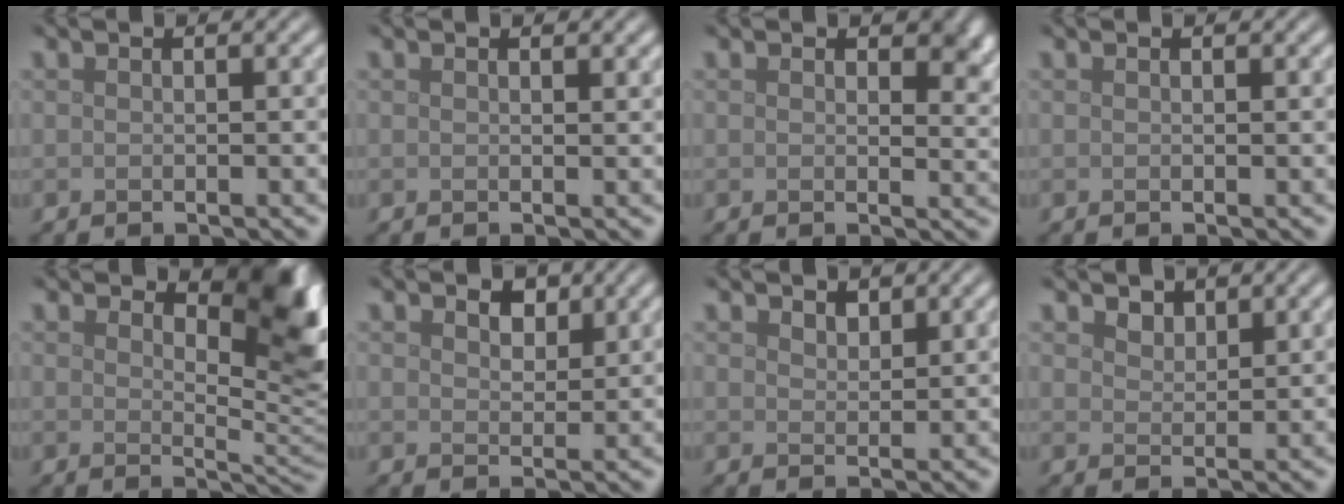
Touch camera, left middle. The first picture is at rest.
{"total": 0.5, "force": [0.5, 0.1, 0.2], "torque": [-0.001, -0.002, 0.008]}
{"total": 3.3, "force": [1.5, 2.0, 2.2], "torque": [-0.027, -0.011, 0.015]}
{"total": 0.0}
{"total": 6.1, "force": [3.2, 2.5, 4.5], "torque": [-0.056, -0.009, 0.041]}
{"total": 2.2, "force": [1.4, 1.3, 1.1], "torque": [-0.018, -0.004, 0.017]}
{"total": 1.2, "force": [1.0, 0.6, 0.3], "torque": [-0.011, -0.001, 0.021]}
{"total": 1.3, "force": [1.0, 0.7, 0.3], "torque": [-0.012, -0.002, 0.020]}